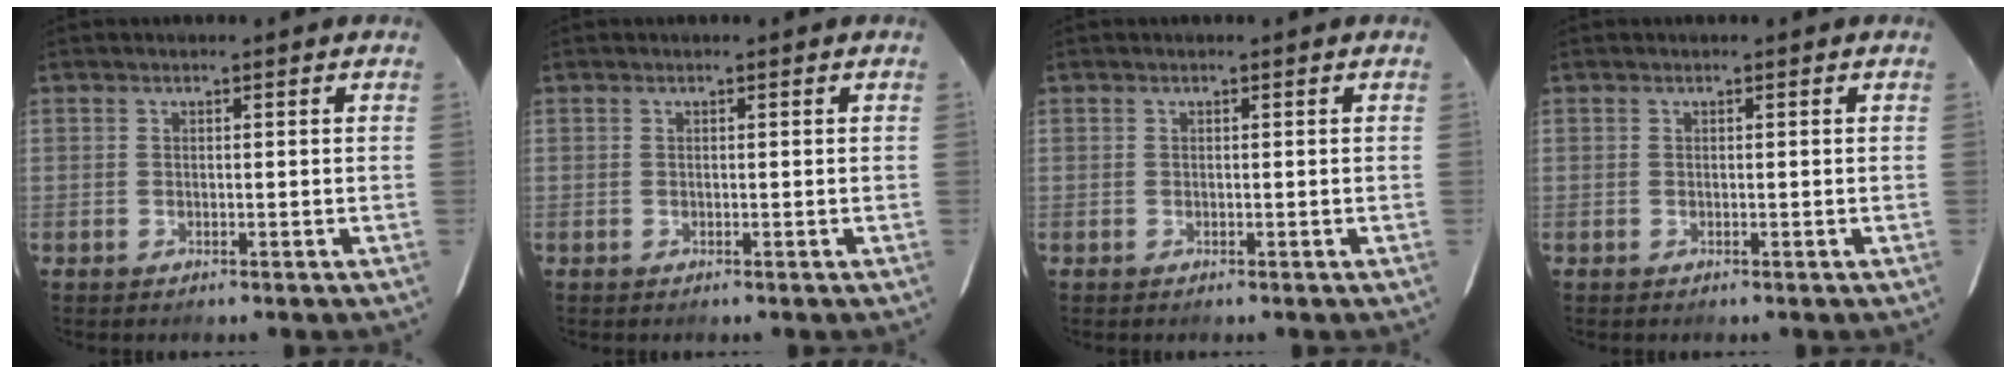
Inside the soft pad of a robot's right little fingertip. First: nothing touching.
{"total": 0.0}
{"total": 0.0}
{"total": 0.0}